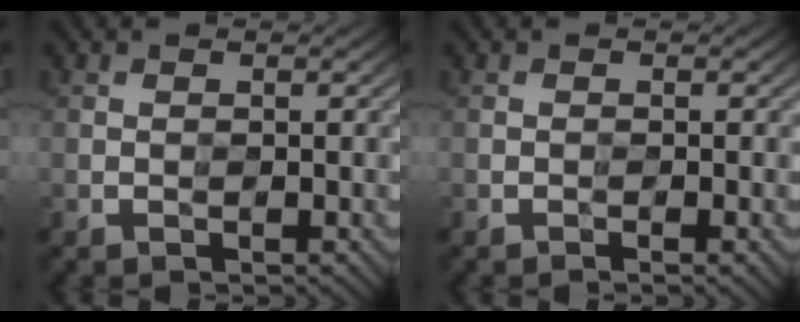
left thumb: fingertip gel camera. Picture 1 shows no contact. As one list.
[{"total": 0.8, "force": [-0.4, 0.0, 0.6], "torque": [-0.010, -0.001, -0.009]}]